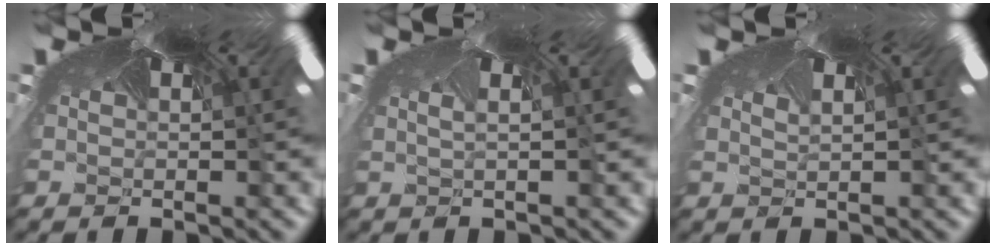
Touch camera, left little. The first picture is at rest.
{"total": 2.2, "force": [-2.1, 0.2, 0.6], "torque": [-0.020, -0.030, -0.013]}
{"total": 1.6, "force": [-1.4, 0.3, 0.6], "torque": [-0.011, -0.023, -0.008]}